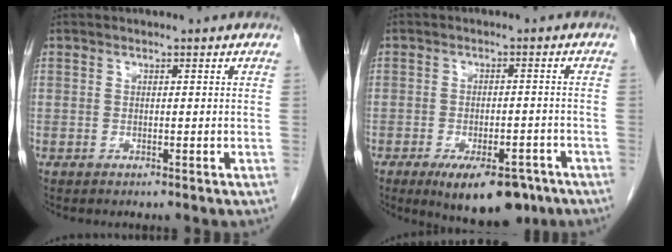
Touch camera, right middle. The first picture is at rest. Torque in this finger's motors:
{"motor_torque": [1.30, -0.84, 0.09, 0.10]}